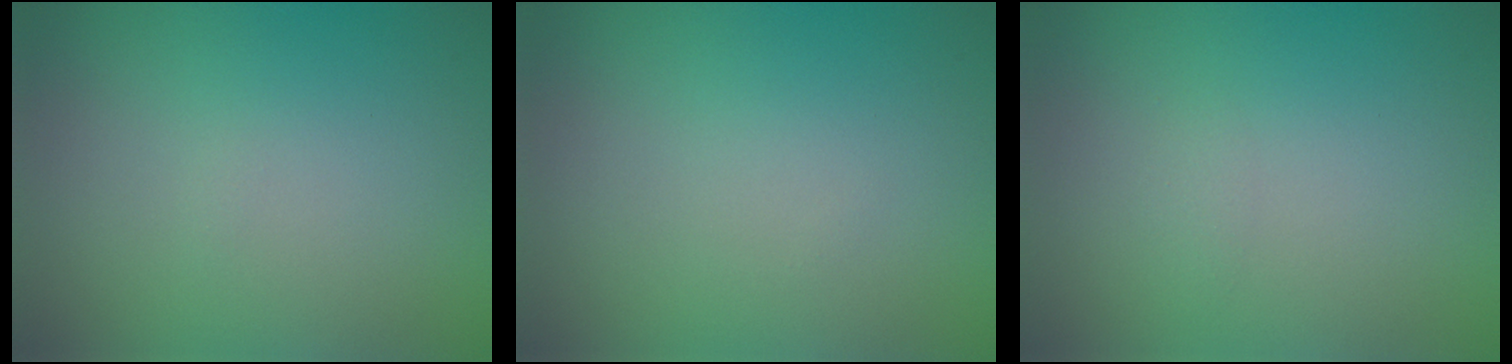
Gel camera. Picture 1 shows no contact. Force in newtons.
{"total": 0.0}
{"total": 0.6, "press": 0.6, "slide": 0.0}